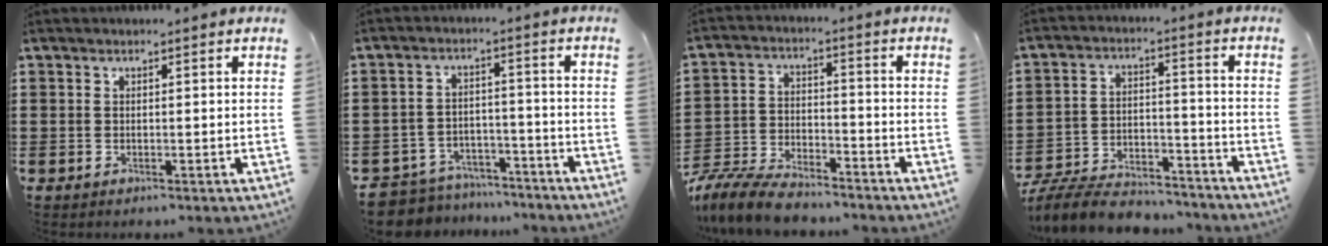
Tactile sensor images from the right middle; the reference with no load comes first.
{"total": 5.8, "force": [-5.7, 1.1, 0.1], "torque": [-0.017, 0.011, -0.121]}
{"total": 8.2, "force": [-7.7, 1.5, 2.2], "torque": [-0.058, 0.011, -0.155]}
{"total": 8.6, "force": [-8.2, 1.6, 2.2], "torque": [-0.046, 0.018, -0.161]}